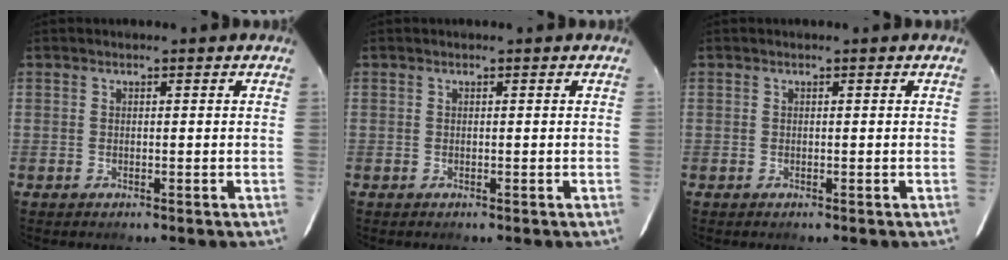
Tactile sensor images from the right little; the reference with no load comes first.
{"total": 0.0}
{"total": 0.0}